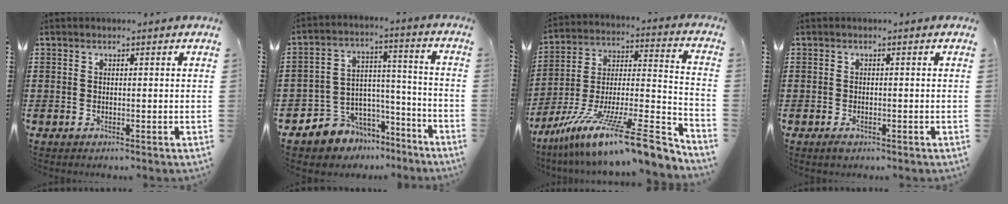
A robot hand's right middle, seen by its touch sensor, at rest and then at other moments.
{"total": 5.9, "force": [-4.7, 3.5, -0.6], "torque": [-0.006, 0.011, -0.091]}
{"total": 15.8, "force": [-11.5, 1.8, 10.7], "torque": [-0.185, 0.027, -0.199]}
{"total": 1.1, "force": [-0.6, 0.5, 0.7], "torque": [-0.016, -0.003, -0.011]}